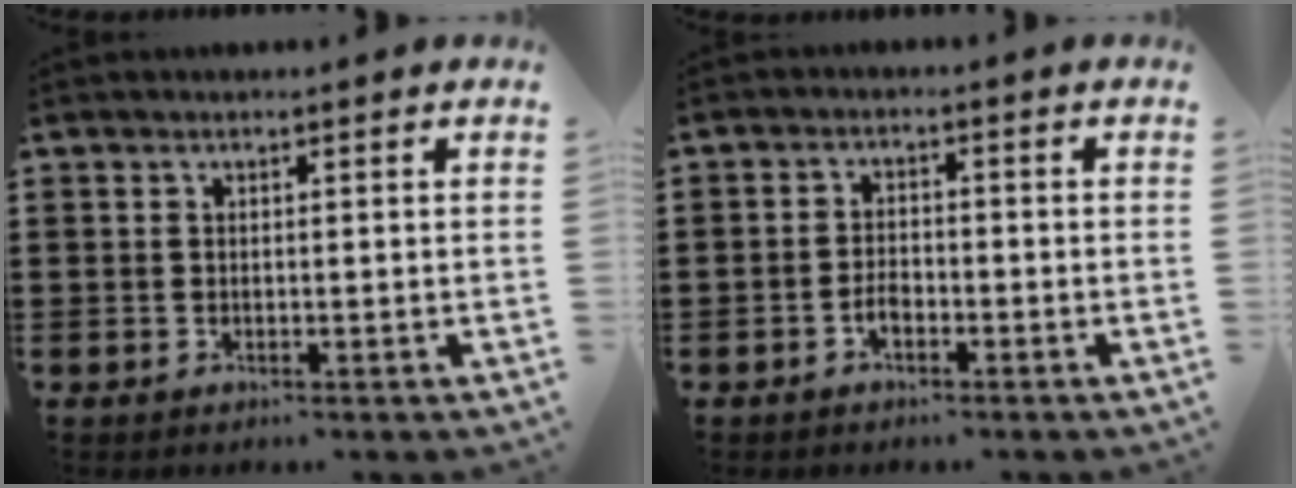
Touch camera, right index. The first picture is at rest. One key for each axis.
{"total": 2.1, "fx": -1.3, "fy": 1.1, "fz": 1.2, "tx": -0.026, "ty": -0.002, "tz": -0.025}